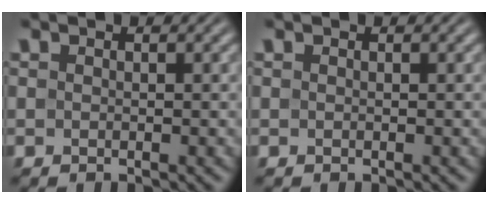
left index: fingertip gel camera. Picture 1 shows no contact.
{"total": 0.0}